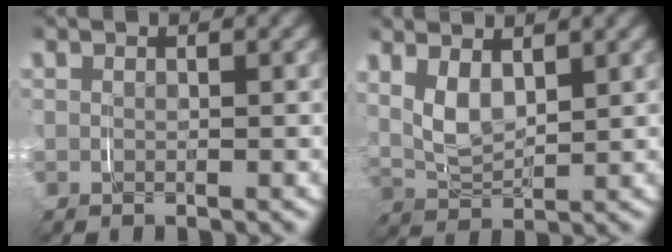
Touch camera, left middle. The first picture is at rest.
{"total": 5.0, "force": [1.4, 3.3, 3.4], "torque": [-0.090, -0.014, 0.029]}